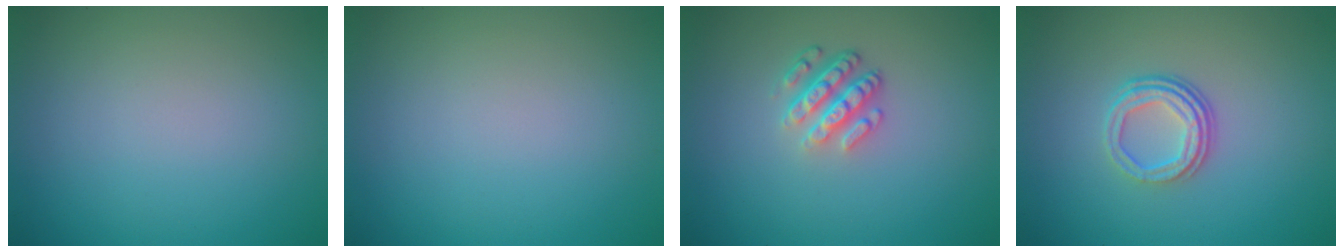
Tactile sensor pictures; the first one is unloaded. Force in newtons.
{"total": 0.0}
{"total": 3.6, "press": 2.6, "slide": 2.5}
{"total": 3.5, "press": 2.5, "slide": 2.5}